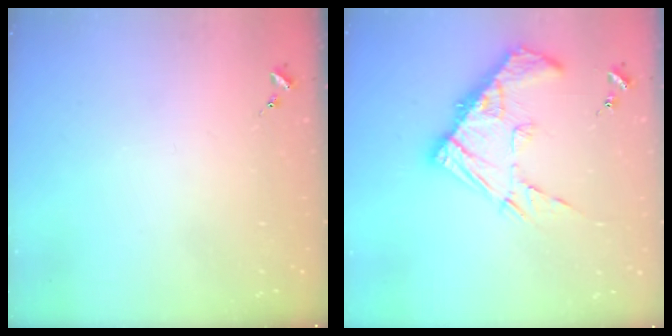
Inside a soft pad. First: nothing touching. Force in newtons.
{"total": 15.9, "press": 15.8, "slide": 1.5}